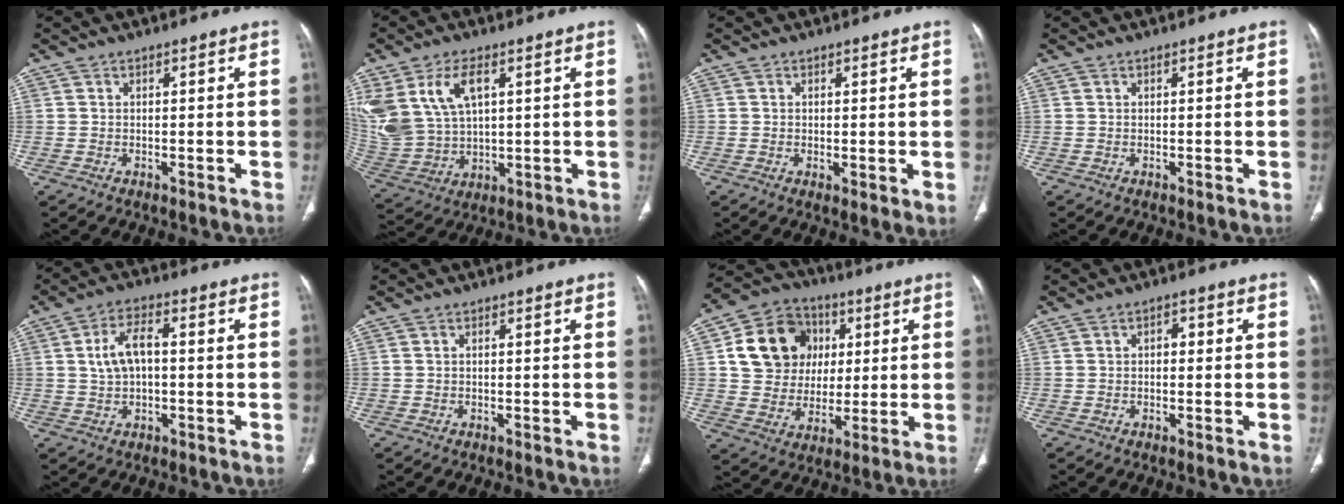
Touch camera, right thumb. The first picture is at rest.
{"total": 15.2, "force": [5.8, 8.9, 10.9], "torque": [-0.240, -0.011, 0.131]}
{"total": 2.5, "force": [0.1, 0.9, 2.3], "torque": [-0.042, -0.012, 0.000]}
{"total": 0.0}
{"total": 6.6, "force": [0.6, 3.5, 5.6], "torque": [-0.111, 0.019, 0.007]}
{"total": 0.0}
{"total": 15.6, "force": [3.8, 13.4, 7.1], "torque": [-0.095, 0.007, 0.070]}
{"total": 1.9, "force": [0.1, 1.2, 1.4], "torque": [-0.011, 0.010, -0.002]}